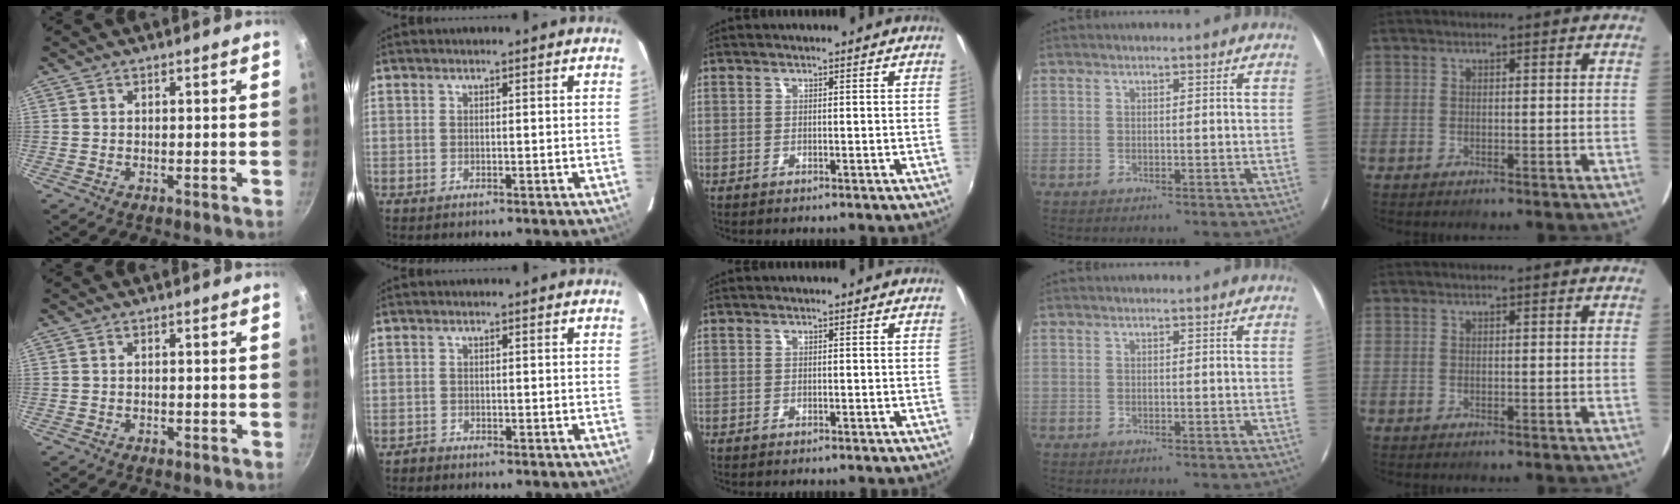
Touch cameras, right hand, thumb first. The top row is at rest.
{"thumb": {"total": 0.8, "force": [-0.5, 0.5, 0.4], "torque": [-0.009, 0.003, -0.007]}, "index": {"total": 1.2, "force": [-0.9, 0.0, -0.7], "torque": [0.012, 0.003, -0.018]}}